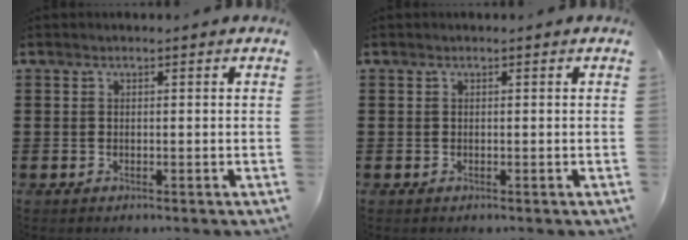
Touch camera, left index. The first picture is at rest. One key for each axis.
{"total": 0.0}